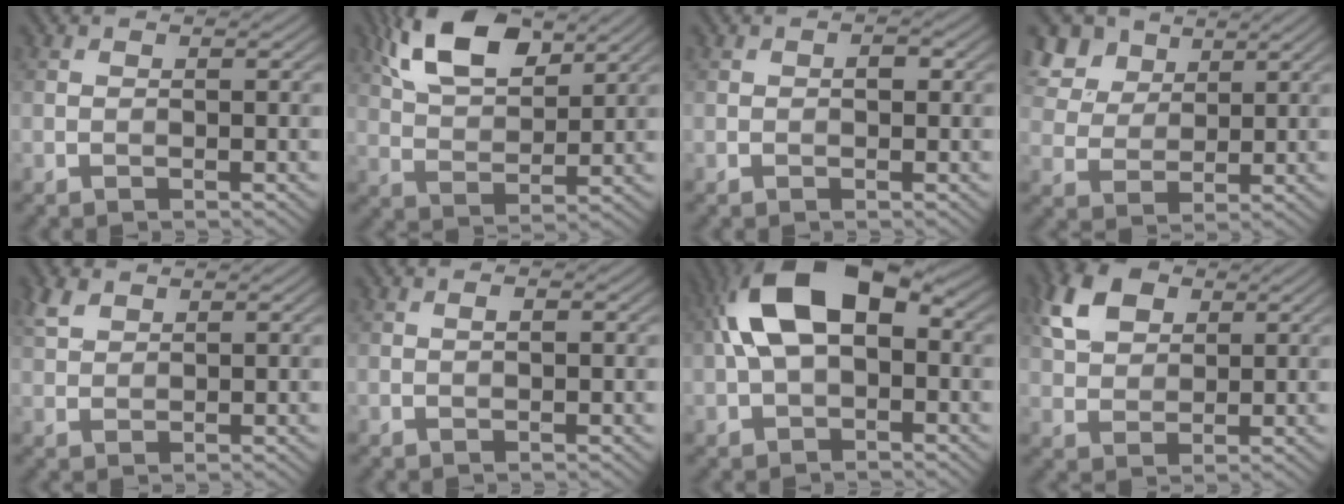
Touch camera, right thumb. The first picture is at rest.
{"total": 11.1, "force": [6.4, 5.0, 7.5], "torque": [-0.168, 0.012, 0.123]}
{"total": 1.1, "force": [0.0, 0.6, 0.9], "torque": [-0.010, 0.001, -0.002]}
{"total": 8.2, "force": [5.1, 5.2, 3.9], "torque": [-0.130, 0.009, 0.102]}
{"total": 2.9, "force": [2.0, 1.5, 1.5], "torque": [-0.039, 0.006, 0.045]}
{"total": 0.8, "force": [0.2, 0.2, 0.8], "torque": [-0.013, 0.002, 0.004]}
{"total": 12.5, "force": [1.8, 6.9, 10.2], "torque": [-0.208, 0.024, 0.021]}
{"total": 7.2, "force": [3.4, 4.7, 4.3], "torque": [-0.106, 0.010, 0.061]}